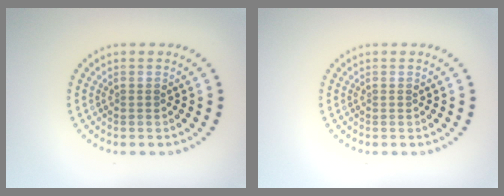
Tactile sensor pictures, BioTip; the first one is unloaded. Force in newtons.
{"total": 0.0}